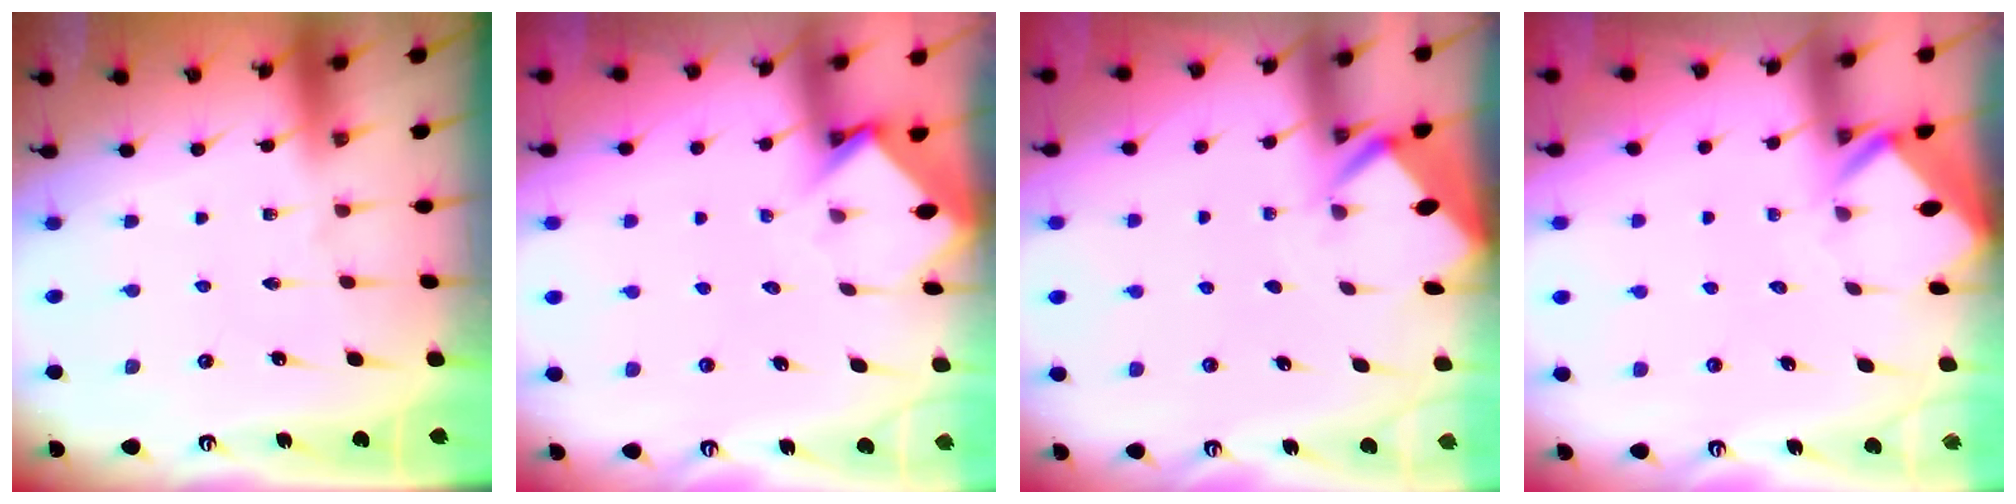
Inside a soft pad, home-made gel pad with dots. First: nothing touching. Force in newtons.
{"total": 3.6, "press": 3.5, "slide": 0.2}
{"total": 2.9, "press": 2.9, "slide": 0.4}
{"total": 3.0, "press": 3.0, "slide": 0.3}